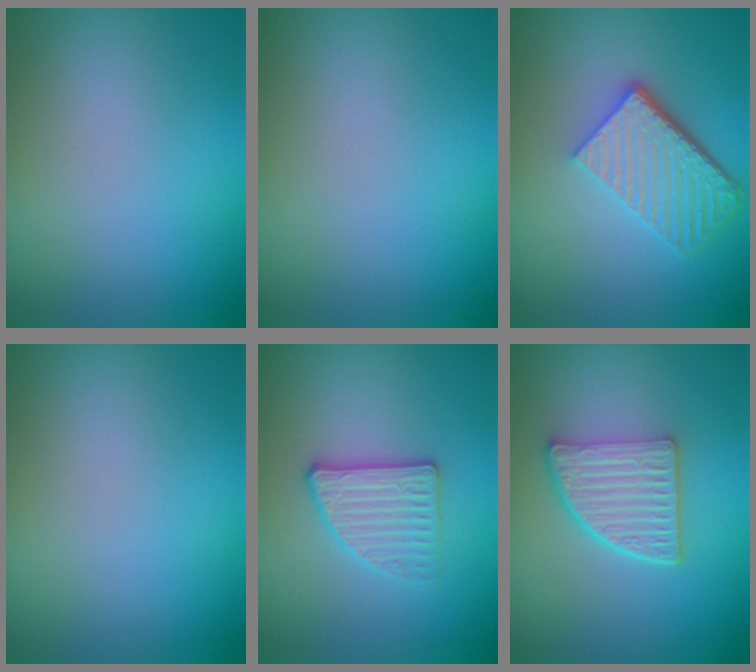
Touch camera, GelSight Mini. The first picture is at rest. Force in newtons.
{"total": 0.0}
{"total": 5.6, "press": 3.9, "slide": 3.9}
{"total": 0.0}
{"total": 2.7, "press": 2.6, "slide": 0.8}
{"total": 5.0, "press": 3.7, "slide": 3.4}